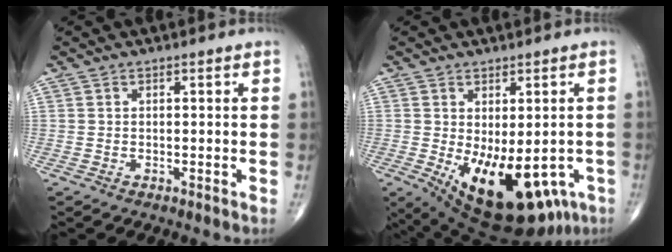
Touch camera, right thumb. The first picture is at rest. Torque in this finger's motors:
{"motor_torque": [2.14, 2.04, 0.98, -1.04, 0.43]}